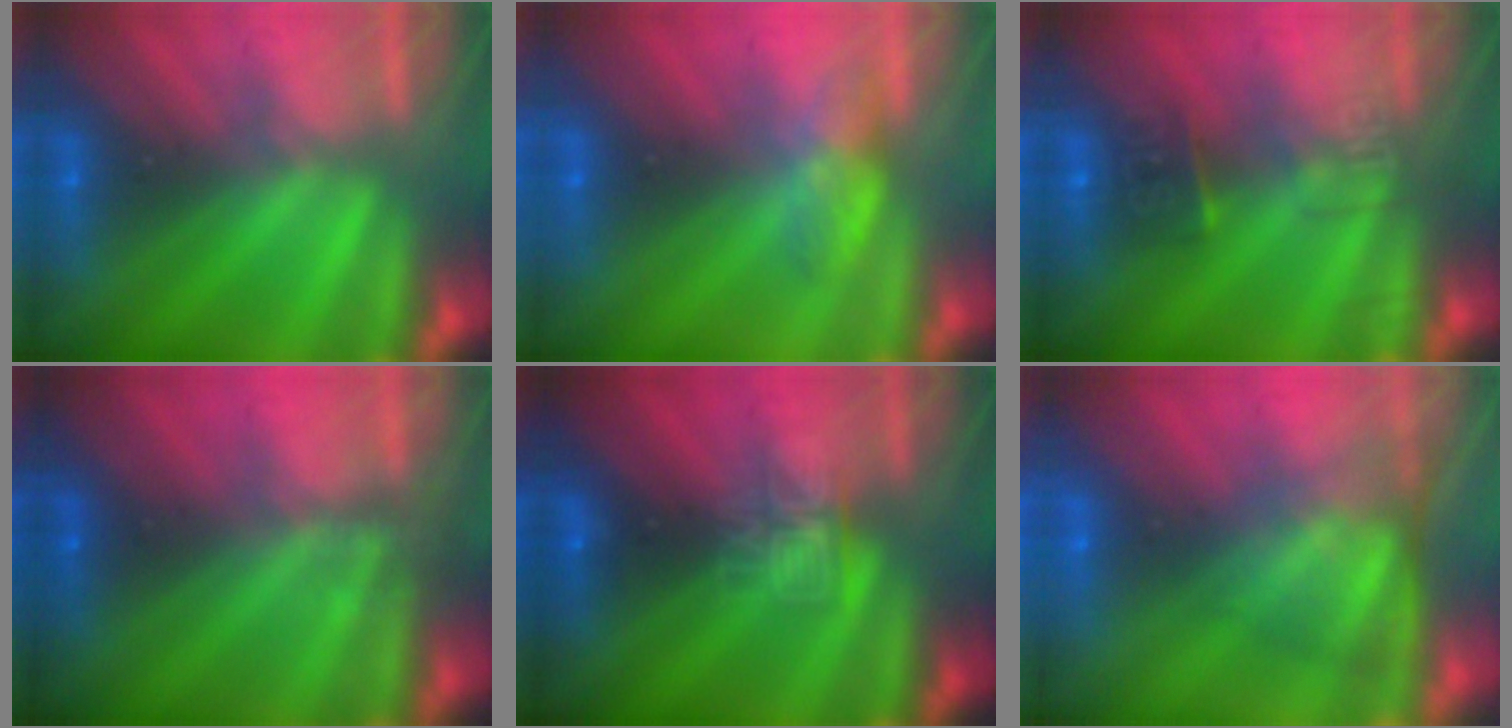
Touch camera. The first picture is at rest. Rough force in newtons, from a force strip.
{"total": 2.6}
{"total": 10.8}
{"total": 1.1}
{"total": 3.5}
{"total": 8.8}